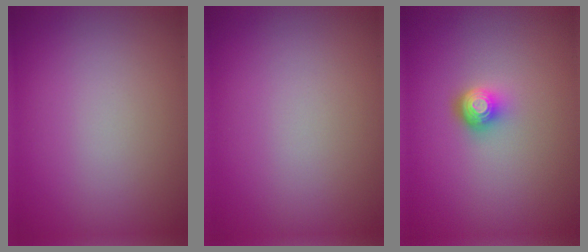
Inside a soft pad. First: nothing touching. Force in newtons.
{"total": 0.0}
{"total": 2.0, "press": 1.4, "slide": 1.4}